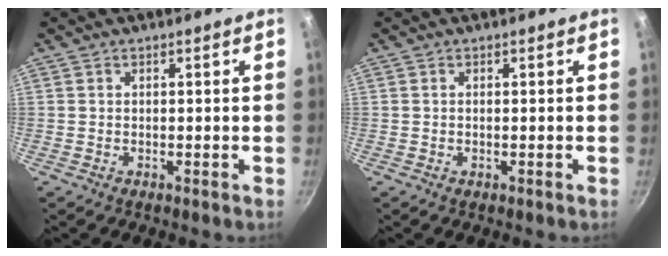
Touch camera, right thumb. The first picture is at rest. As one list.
[{"total": 0.0}]